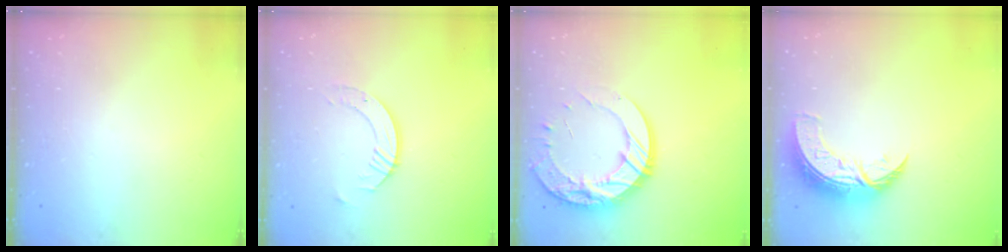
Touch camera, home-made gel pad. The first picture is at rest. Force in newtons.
{"total": 6.5, "press": 6.4, "slide": 0.7}
{"total": 20.4, "press": 20.3, "slide": 1.7}
{"total": 9.7, "press": 9.7, "slide": 0.8}